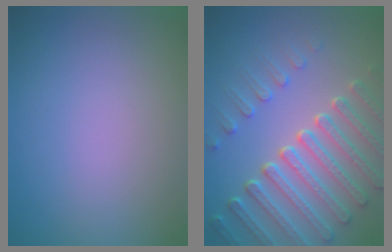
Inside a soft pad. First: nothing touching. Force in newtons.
{"total": 7.6, "press": 5.6, "slide": 5.1}